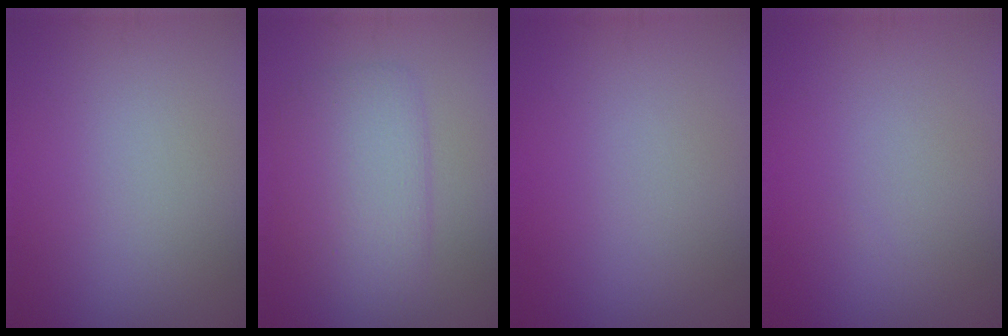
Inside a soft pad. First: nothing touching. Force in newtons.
{"total": 4.6, "press": 4.5, "slide": 0.2}
{"total": 0.0}
{"total": 0.0}